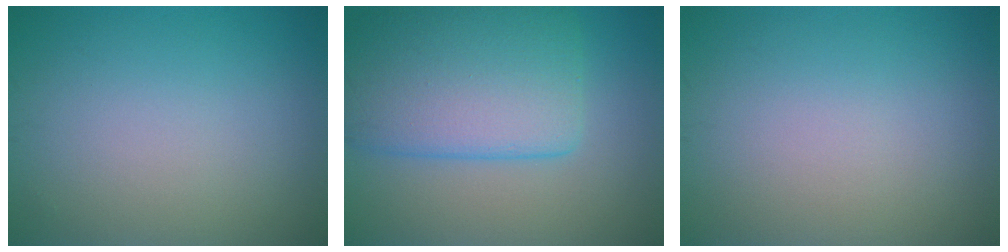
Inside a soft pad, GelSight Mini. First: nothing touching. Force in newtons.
{"total": 8.7, "press": 8.7, "slide": 0.3}
{"total": 0.0}